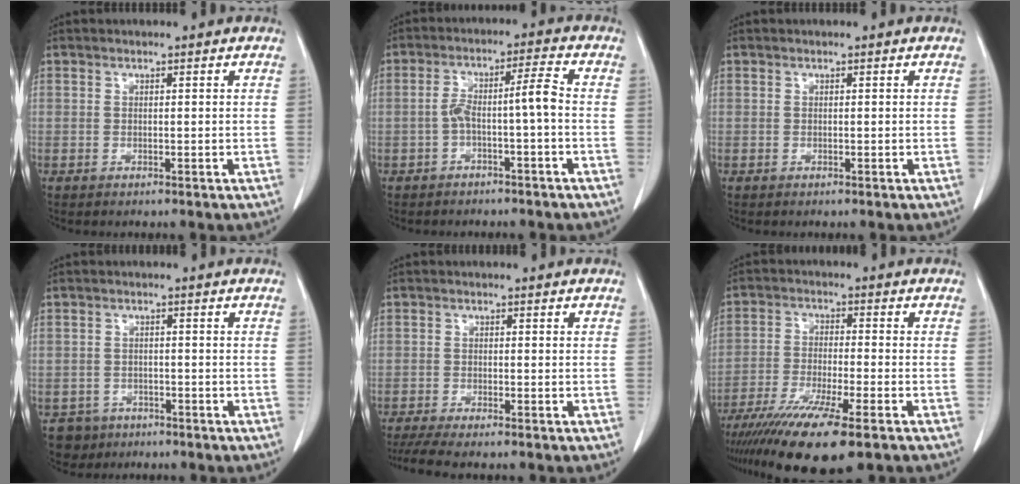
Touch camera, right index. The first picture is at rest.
{"total": 5.4, "force": [-1.6, 0.1, 5.2], "torque": [-0.099, 0.029, -0.022]}
{"total": 0.0}
{"total": 3.9, "force": [-2.6, 2.9, -0.3], "torque": [0.007, 0.007, -0.041]}
{"total": 5.5, "force": [-4.6, 0.1, 3.0], "torque": [-0.048, -0.013, -0.077]}
{"total": 14.0, "force": [-9.8, 1.2, 9.9], "torque": [-0.184, -0.038, -0.164]}